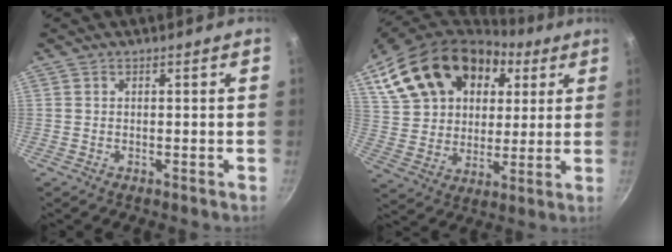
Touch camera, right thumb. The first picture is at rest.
{"total": 24.2, "force": [10.8, 16.5, 14.0], "torque": [-0.243, -0.002, 0.198]}